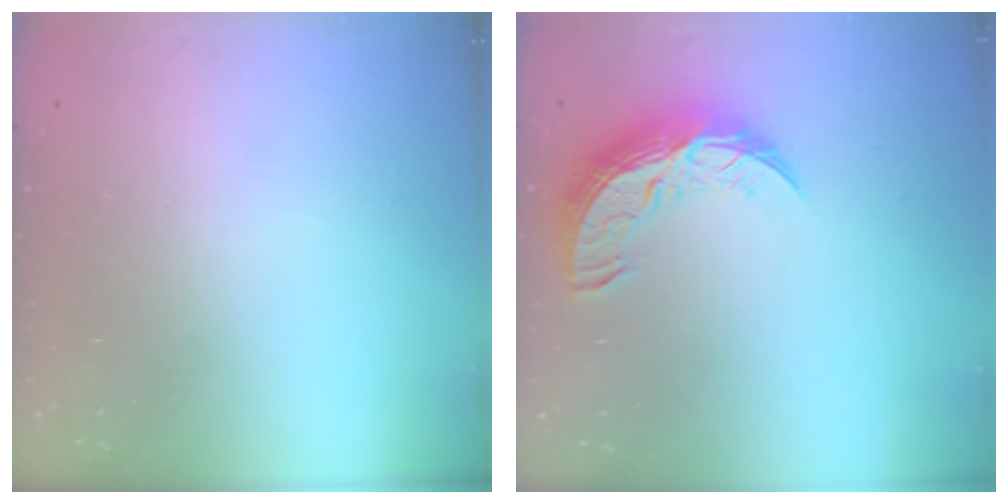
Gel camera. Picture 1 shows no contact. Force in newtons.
{"total": 11.5, "press": 11.4, "slide": 0.7}